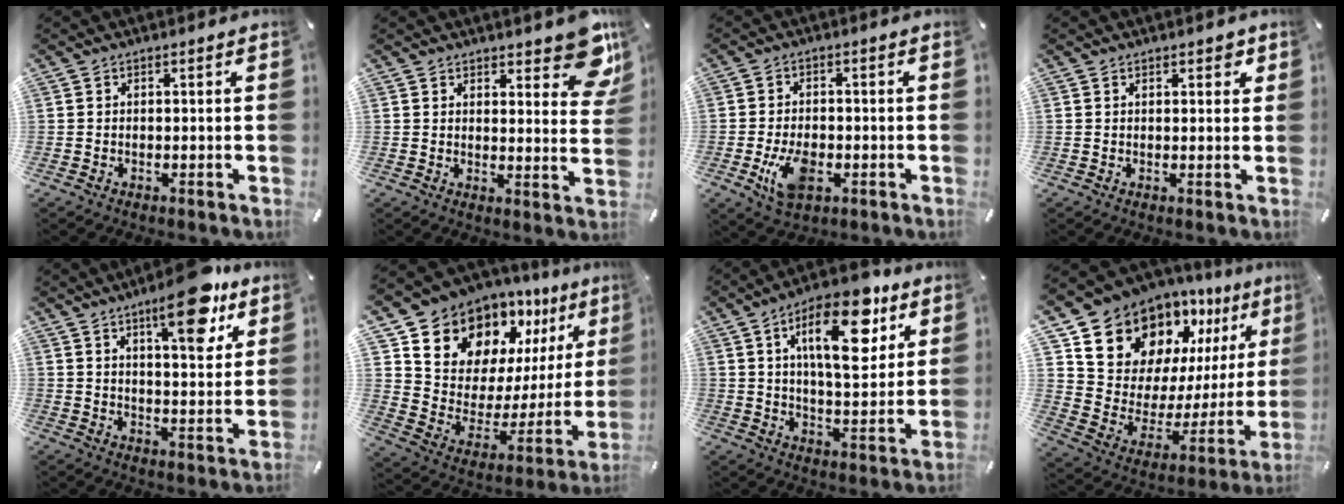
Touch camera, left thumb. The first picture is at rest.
{"total": 9.9, "force": [6.7, 4.4, 5.9], "torque": [-0.057, -0.047, 0.115]}
{"total": 8.2, "force": [-2.4, 5.1, 6.0], "torque": [-0.117, -0.001, -0.047]}
{"total": 1.7, "force": [1.0, 1.0, 0.9], "torque": [-0.010, 0.001, 0.016]}
{"total": 15.5, "force": [9.6, 5.2, 11.0], "torque": [-0.151, -0.051, 0.152]}
{"total": 13.1, "force": [11.1, 6.8, 1.1], "torque": [-0.030, -0.123, 0.194]}
{"total": 18.2, "force": [8.6, 8.1, 13.9], "torque": [-0.209, -0.020, 0.134]}
{"total": 15.6, "force": [12.9, 8.5, 2.5], "torque": [-0.042, -0.129, 0.228]}